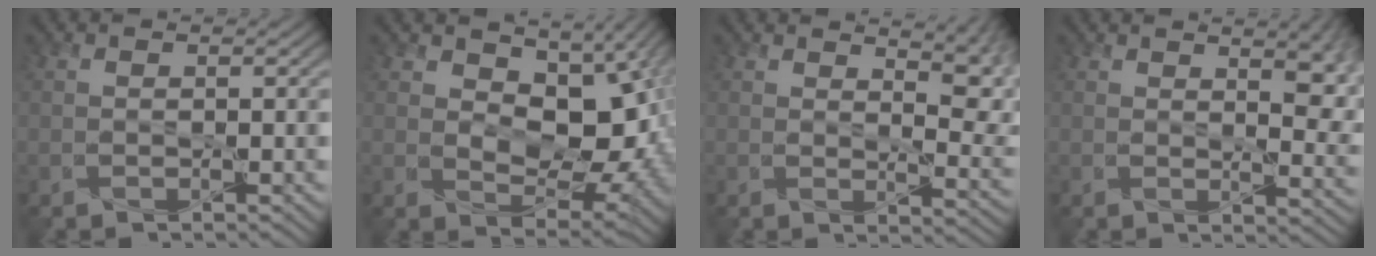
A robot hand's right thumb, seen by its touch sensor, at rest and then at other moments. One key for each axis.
{"total": 9.7, "fx": 2.3, "fy": 6.1, "fz": 7.2, "tx": -0.116, "ty": -0.008, "tz": 0.031}
{"total": 7.9, "fx": 4.8, "fy": 2.4, "fz": 5.8, "tx": -0.083, "ty": -0.001, "tz": 0.079}
{"total": 7.7, "fx": 3.2, "fy": 2.9, "fz": 6.4, "tx": -0.082, "ty": -0.002, "tz": 0.057}